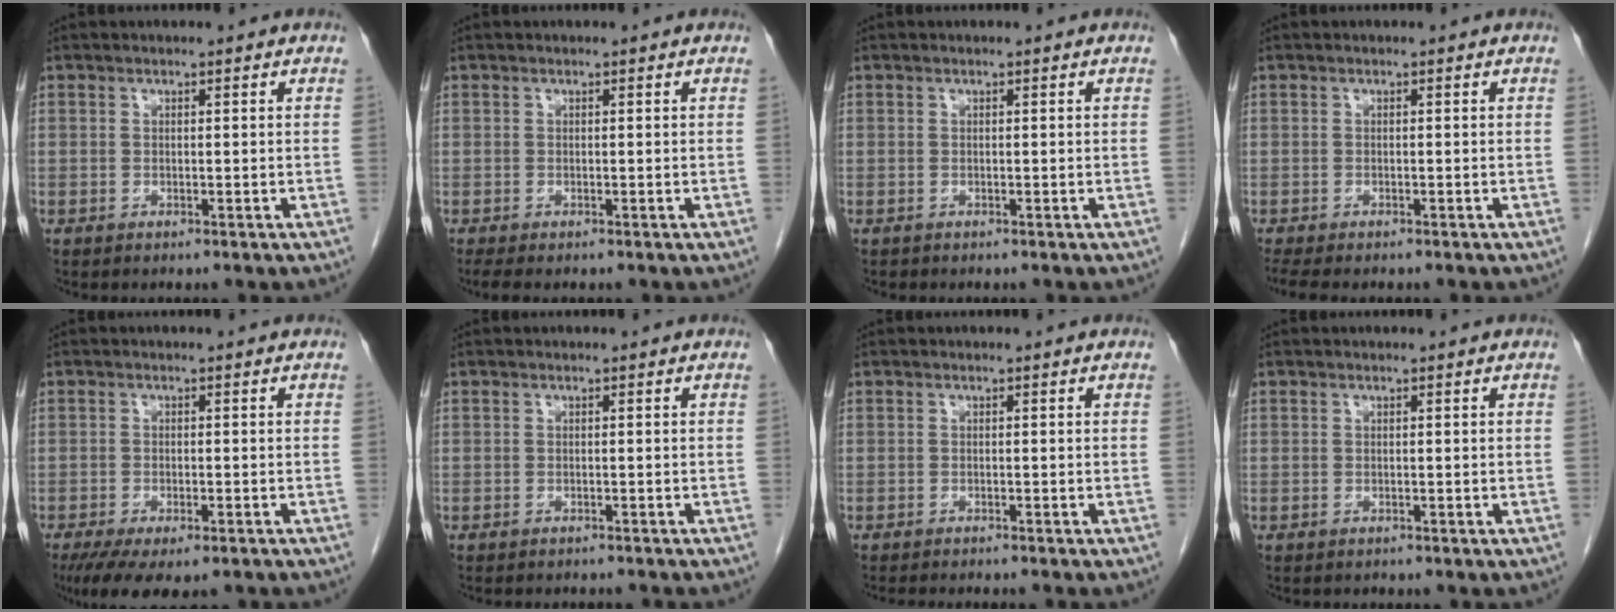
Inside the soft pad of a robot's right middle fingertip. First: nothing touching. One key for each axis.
{"total": 2.4, "fx": -1.9, "fy": 0.5, "fz": 1.3, "tx": -0.018, "ty": -0.007, "tz": -0.027}
{"total": 0.0}
{"total": 4.5, "fx": -3.7, "fy": 1.0, "fz": 2.2, "tx": -0.035, "ty": -0.011, "tz": -0.057}
{"total": 9.3, "fx": -6.7, "fy": 3.0, "fz": 5.7, "tx": -0.090, "ty": -0.016, "tz": -0.103}
{"total": 3.9, "fx": -3.7, "fy": 0.7, "fz": 1.2, "tx": -0.011, "ty": -0.003, "tz": -0.045}
{"total": 5.1, "fx": -4.6, "fy": 0.3, "fz": 2.3, "tx": -0.021, "ty": -0.007, "tz": -0.065}
{"total": 0.5, "fx": -0.5, "fy": 0.2, "fz": 0.0, "tx": -0.011, "ty": 0.000, "tz": -0.009}